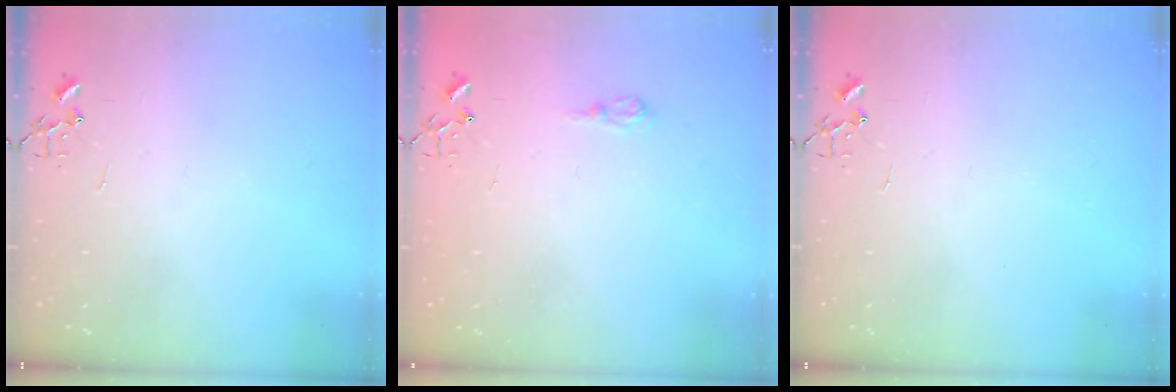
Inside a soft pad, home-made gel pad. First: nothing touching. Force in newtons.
{"total": 6.5, "press": 6.5, "slide": 0.9}
{"total": 0.0}